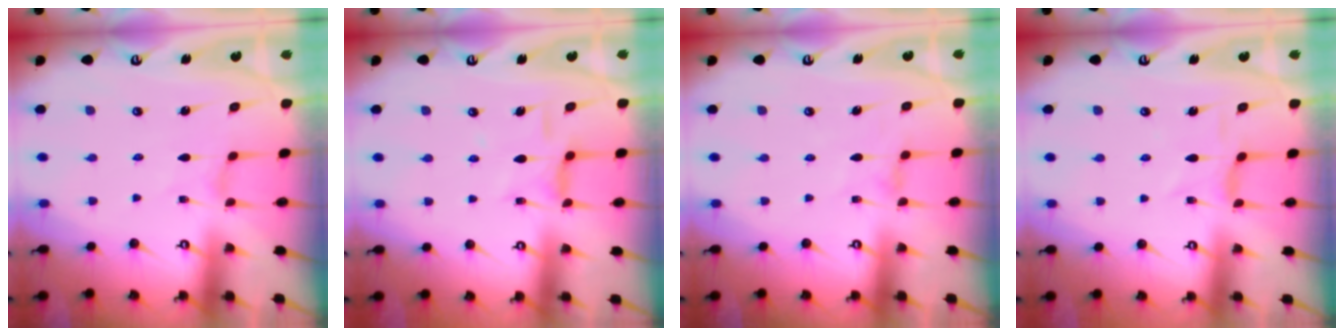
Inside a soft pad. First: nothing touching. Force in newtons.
{"total": 6.5, "press": 6.5, "slide": 0.4}
{"total": 0.8, "press": 0.8, "slide": 0.3}
{"total": 1.6, "press": 1.5, "slide": 0.5}